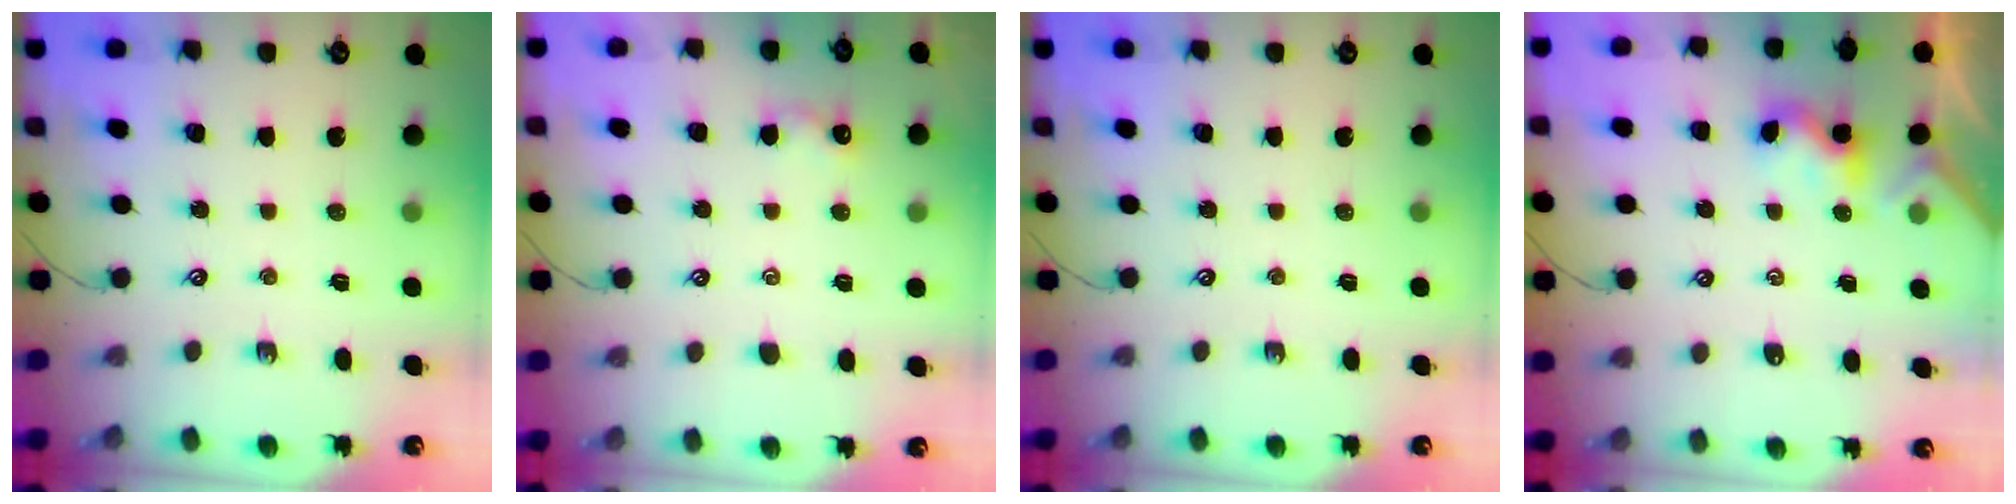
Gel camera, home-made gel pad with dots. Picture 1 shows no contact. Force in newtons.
{"total": 1.8, "press": 1.8, "slide": 0.3}
{"total": 0.0}
{"total": 2.3, "press": 2.3, "slide": 0.1}